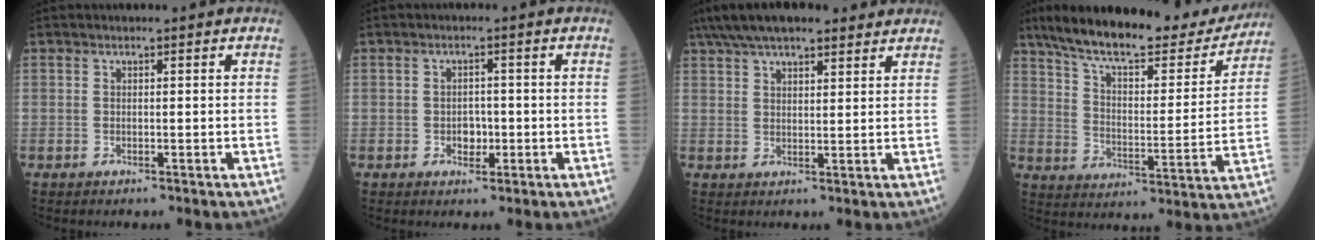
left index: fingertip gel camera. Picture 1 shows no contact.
{"total": 2.2, "force": [-0.7, 1.7, 1.3], "torque": [-0.013, 0.006, -0.010]}
{"total": 14.3, "force": [11.5, 3.9, 7.7], "torque": [-0.134, 0.058, 0.176]}
{"total": 21.8, "force": [18.9, 5.0, 9.8], "torque": [-0.149, -0.005, 0.272]}